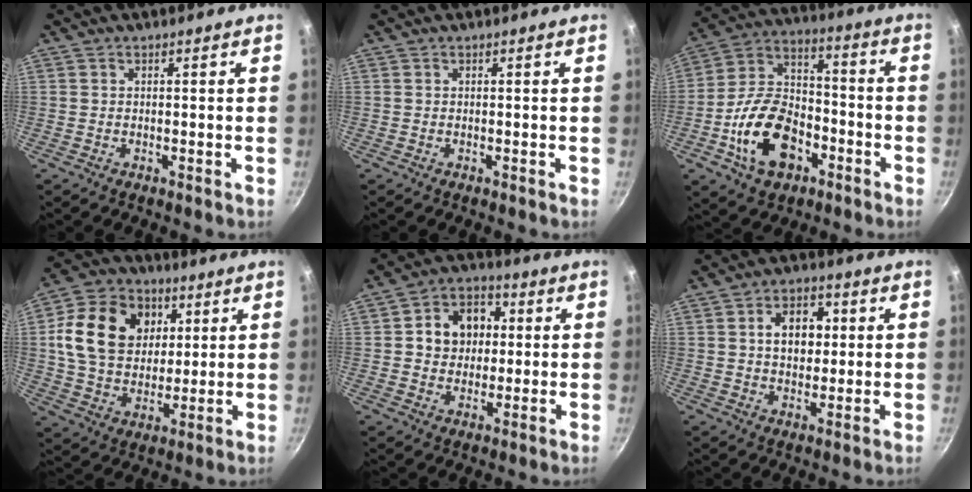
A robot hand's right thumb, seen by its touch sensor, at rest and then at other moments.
{"total": 0.0}
{"total": 17.7, "force": [-6.8, 11.6, 11.6], "torque": [-0.180, 0.051, -0.126]}
{"total": 18.9, "force": [4.8, 14.4, 11.2], "torque": [-0.178, 0.000, 0.079]}
{"total": 10.8, "force": [1.6, 9.0, 5.7], "torque": [-0.052, 0.011, 0.015]}
{"total": 8.7, "force": [1.5, 6.2, 5.9], "torque": [-0.060, 0.008, 0.019]}